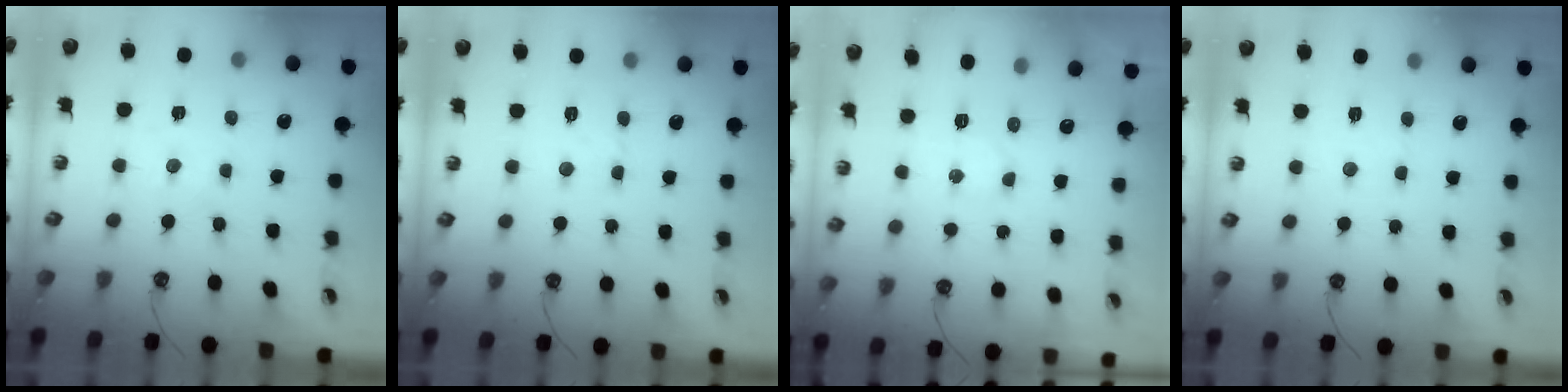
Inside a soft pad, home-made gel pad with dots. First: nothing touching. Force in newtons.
{"total": 2.4, "press": 2.4, "slide": 0.3}
{"total": 4.0, "press": 3.9, "slide": 0.7}
{"total": 2.5, "press": 2.5, "slide": 0.4}